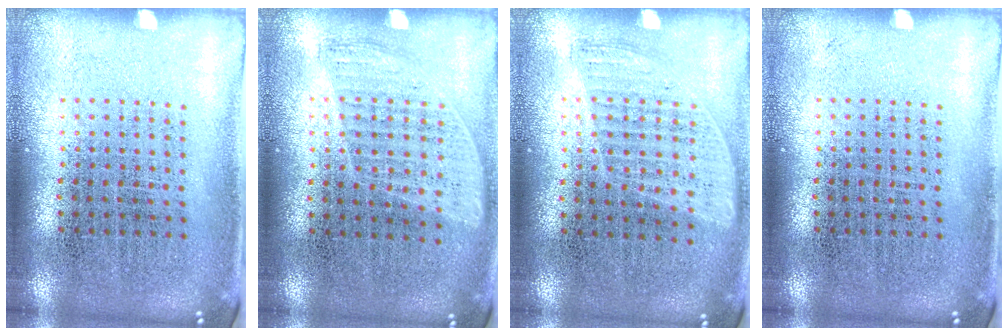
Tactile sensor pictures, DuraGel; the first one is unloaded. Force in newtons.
{"total": 0.9, "press": 0.8, "slide": 0.5}
{"total": 0.9, "press": 0.8, "slide": 0.4}
{"total": 0.0}